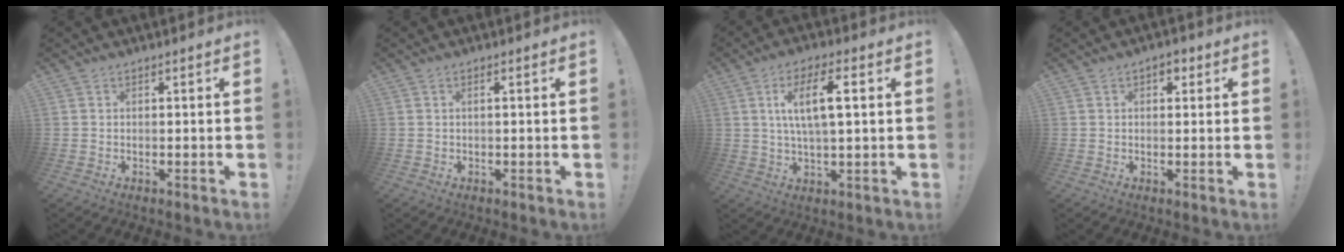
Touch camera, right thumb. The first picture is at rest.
{"total": 1.0, "force": [-0.1, -0.1, 1.0], "torque": [-0.018, 0.000, -0.004]}
{"total": 10.4, "force": [2.5, 3.1, 9.7], "torque": [-0.164, 0.008, 0.038]}
{"total": 2.8, "force": [1.0, 1.9, 1.9], "torque": [-0.021, 0.003, 0.013]}